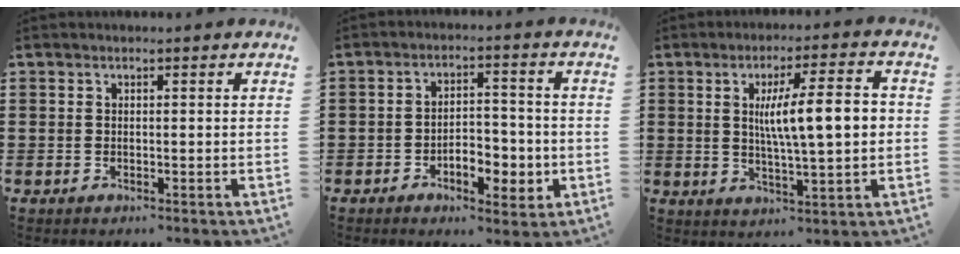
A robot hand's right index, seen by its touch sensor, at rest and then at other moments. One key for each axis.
{"total": 6.0, "fx": -2.2, "fy": 3.3, "fz": 4.6, "tx": -0.063, "ty": 0.005, "tz": -0.042}
{"total": 10.4, "fx": 1.4, "fy": 2.2, "fz": 10.1, "tx": -0.171, "ty": 0.002, "tz": 0.017}